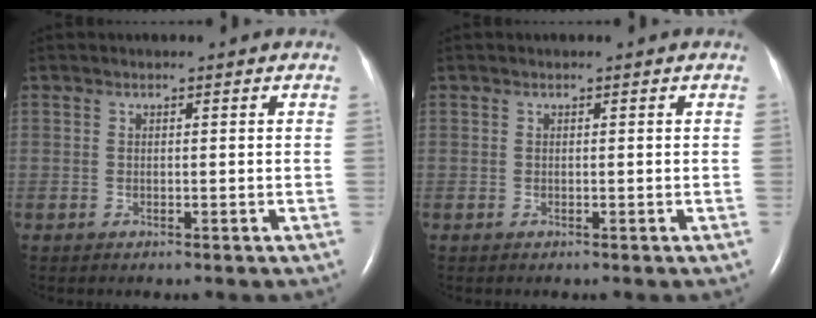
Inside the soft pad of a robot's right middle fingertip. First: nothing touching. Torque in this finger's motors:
{"motor_torque": [-0.01, 0.01, 0.00, -0.01]}